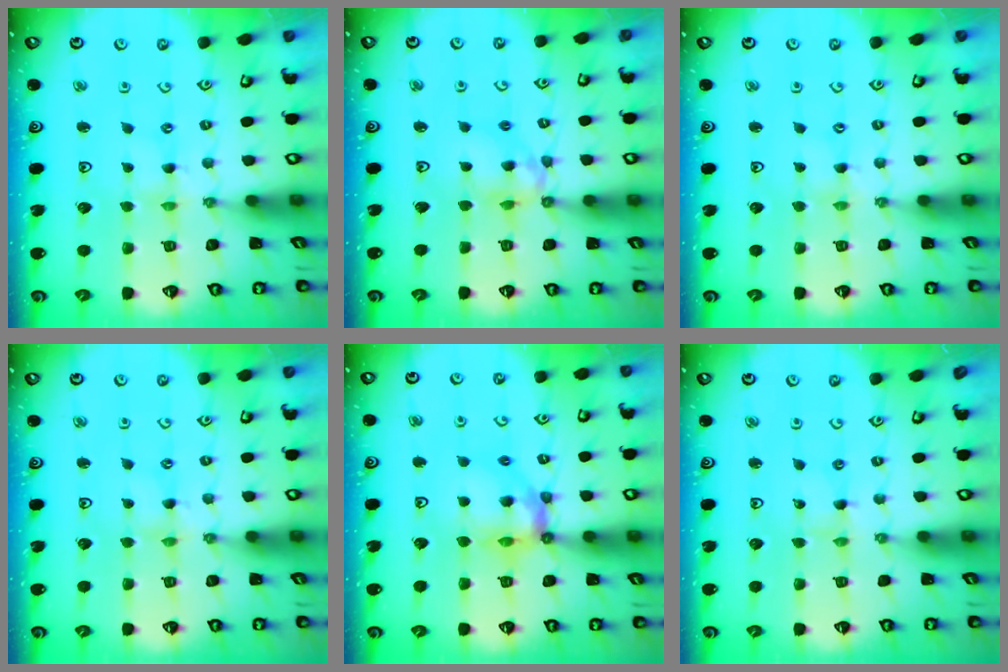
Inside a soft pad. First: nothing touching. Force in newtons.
{"total": 11.0, "press": 10.9, "slide": 1.2}
{"total": 1.1, "press": 1.1, "slide": 0.1}
{"total": 1.1, "press": 1.0, "slide": 0.2}
{"total": 11.4, "press": 11.3, "slide": 1.6}
{"total": 0.6, "press": 0.6, "slide": 0.1}